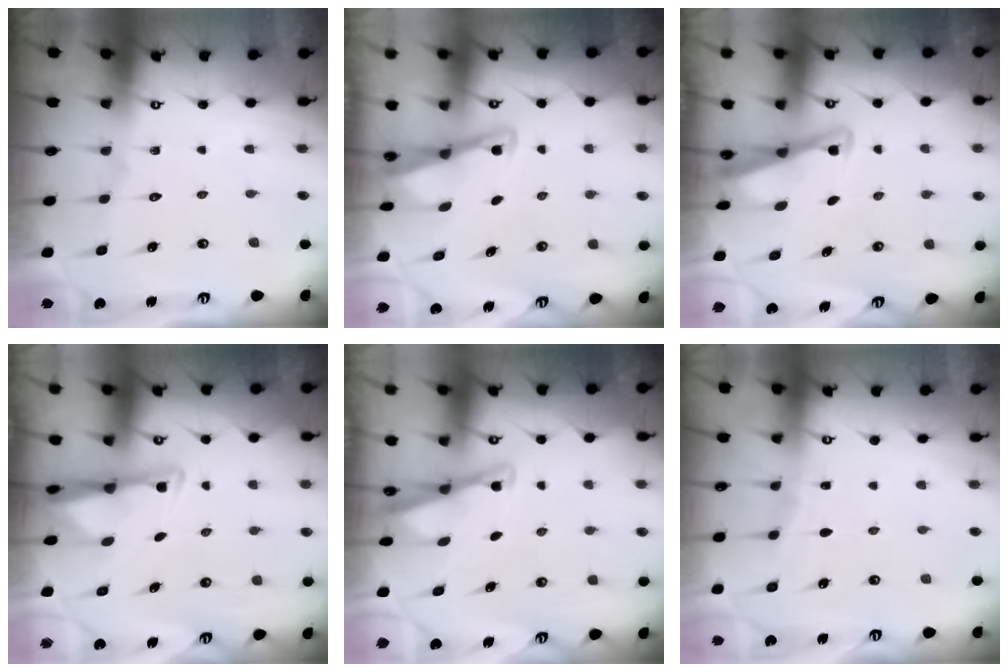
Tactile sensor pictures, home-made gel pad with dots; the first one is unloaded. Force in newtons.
{"total": 3.5, "press": 3.5, "slide": 0.3}
{"total": 2.7, "press": 2.7, "slide": 0.4}
{"total": 3.1, "press": 3.1, "slide": 0.5}
{"total": 2.9, "press": 2.9, "slide": 0.3}
{"total": 2.2, "press": 2.1, "slide": 0.4}